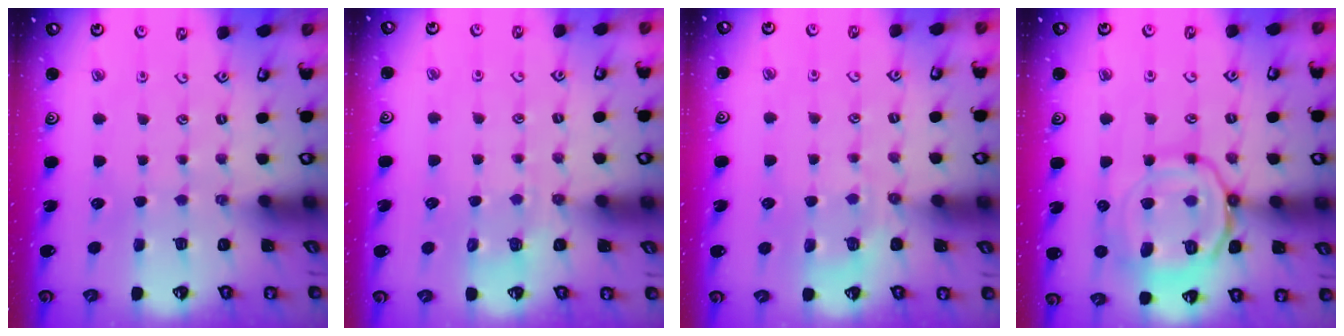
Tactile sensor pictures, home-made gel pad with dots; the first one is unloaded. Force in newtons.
{"total": 4.8, "press": 4.6, "slide": 1.3}
{"total": 4.4, "press": 4.2, "slide": 1.6}
{"total": 16.5, "press": 16.5, "slide": 1.7}